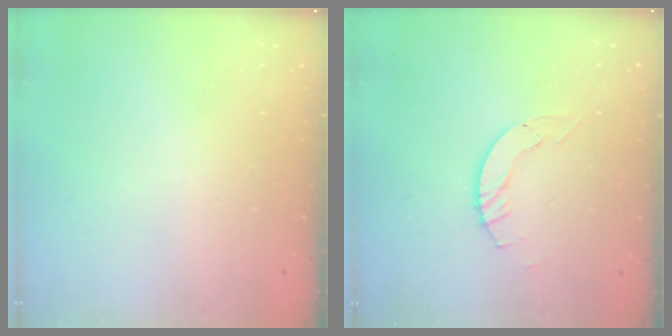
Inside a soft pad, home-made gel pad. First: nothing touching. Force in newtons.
{"total": 3.9, "press": 3.9, "slide": 0.4}